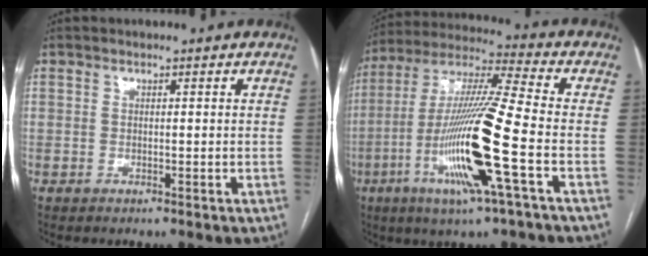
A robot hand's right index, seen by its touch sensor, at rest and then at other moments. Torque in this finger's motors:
{"motor_torque": [2.14, 0.00, 0.62, 0.21]}